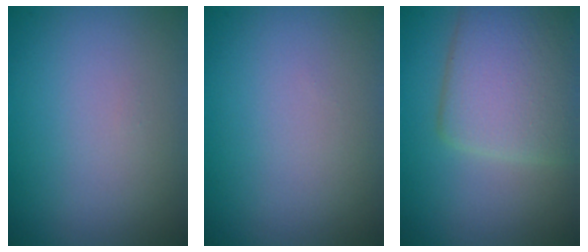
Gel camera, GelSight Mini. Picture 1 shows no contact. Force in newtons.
{"total": 0.0}
{"total": 6.3, "press": 6.3, "slide": 0.2}